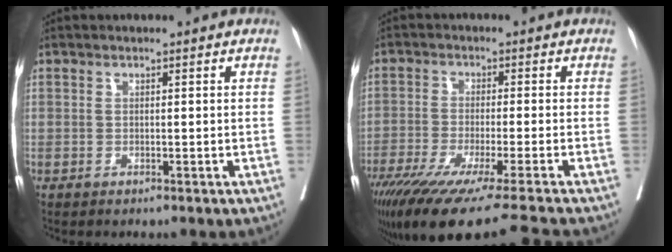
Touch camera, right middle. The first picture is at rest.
{"total": 17.9, "force": [-14.5, -1.7, 10.4], "torque": [-0.147, -0.070, -0.235]}